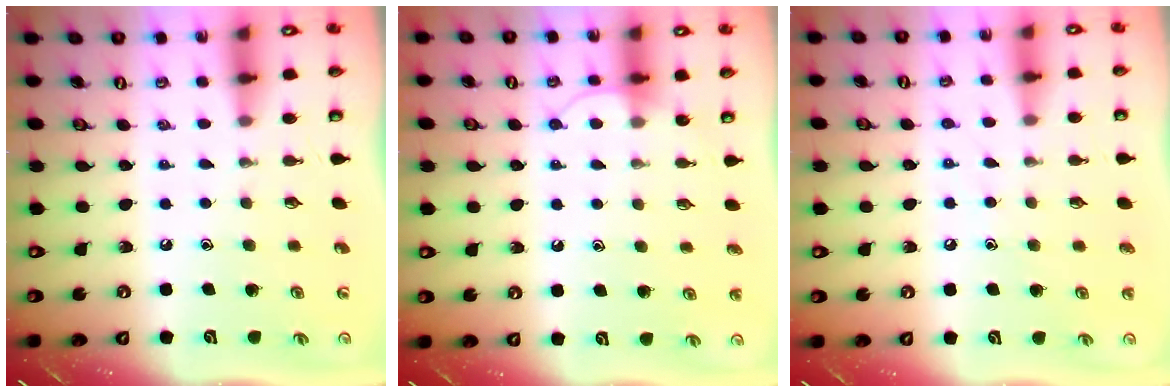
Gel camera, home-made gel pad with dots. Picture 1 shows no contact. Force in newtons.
{"total": 7.0, "press": 7.0, "slide": 0.7}
{"total": 5.7, "press": 5.7, "slide": 0.7}